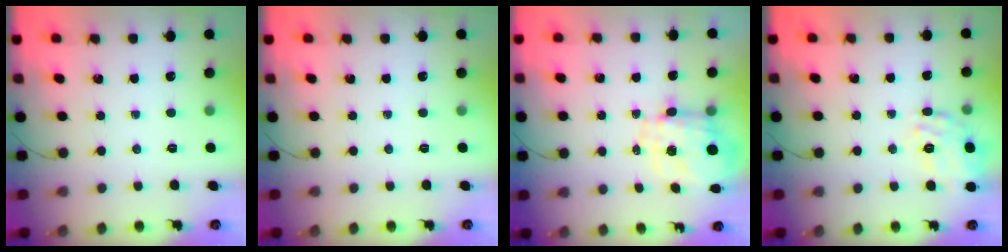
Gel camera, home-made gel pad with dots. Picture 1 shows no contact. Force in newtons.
{"total": 0.0}
{"total": 8.3, "press": 7.9, "slide": 2.4}
{"total": 17.1, "press": 17.1, "slide": 1.1}